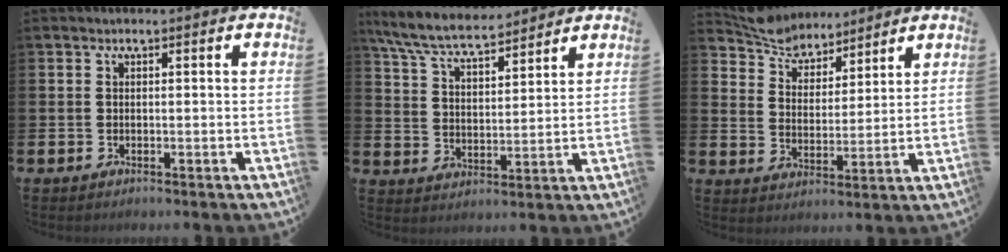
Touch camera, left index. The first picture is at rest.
{"total": 7.8, "force": [7.2, 1.3, 2.7], "torque": [-0.078, -0.037, 0.131]}
{"total": 6.4, "force": [6.1, 1.9, 0.5], "torque": [-0.041, -0.032, 0.110]}